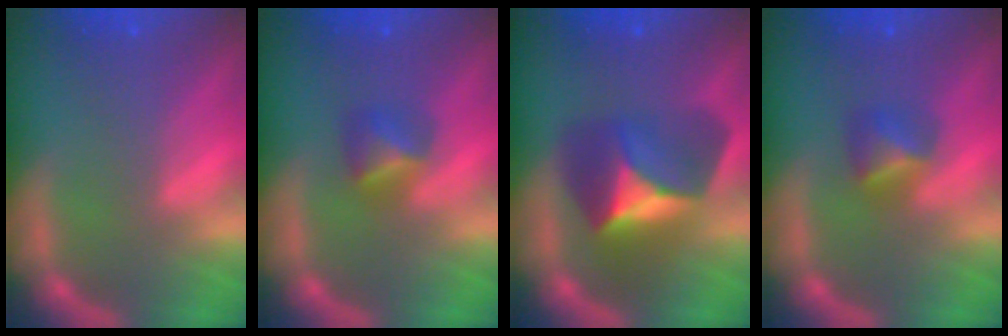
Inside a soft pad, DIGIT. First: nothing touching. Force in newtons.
{"total": 2.4}
{"total": 6.9}
{"total": 2.4}